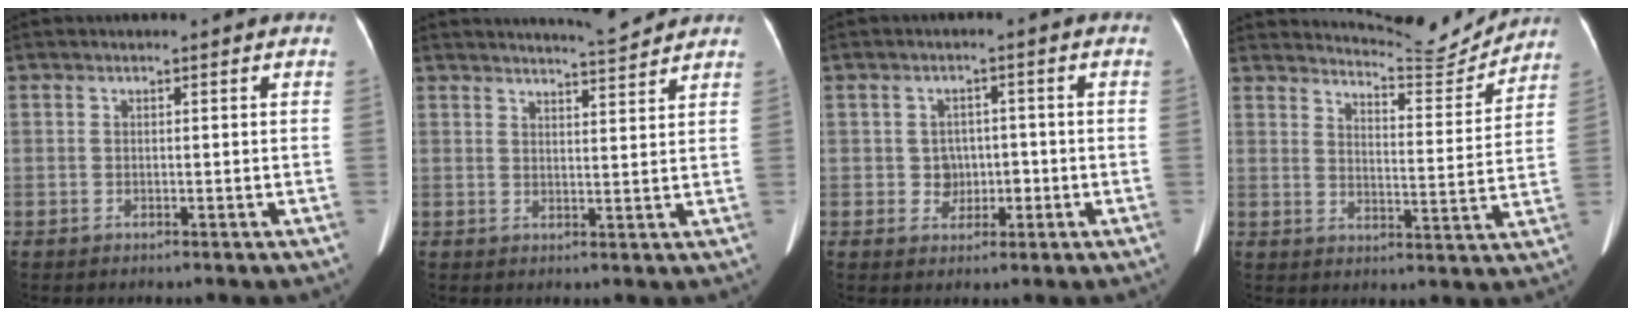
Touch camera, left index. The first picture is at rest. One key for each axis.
{"total": 5.3, "fx": 5.2, "fy": -0.4, "fz": 1.0, "tx": -0.025, "ty": -0.003, "tz": 0.071}
{"total": 3.2, "fx": -0.6, "fy": 2.9, "fz": 1.3, "tx": -0.016, "ty": 0.011, "tz": -0.005}
{"total": 9.8, "fx": 9.8, "fy": 0.0, "fz": 0.1, "tx": -0.009, "ty": -0.026, "tz": 0.135}